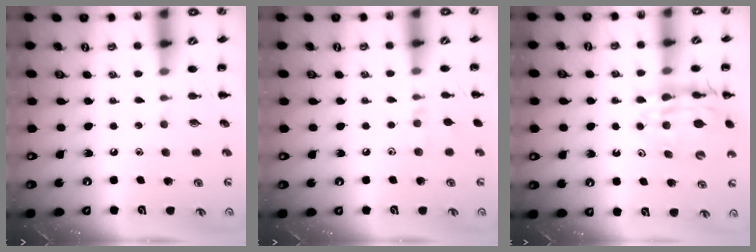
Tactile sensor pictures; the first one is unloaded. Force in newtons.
{"total": 5.1, "press": 4.8, "slide": 1.7}
{"total": 13.1, "press": 12.6, "slide": 3.7}